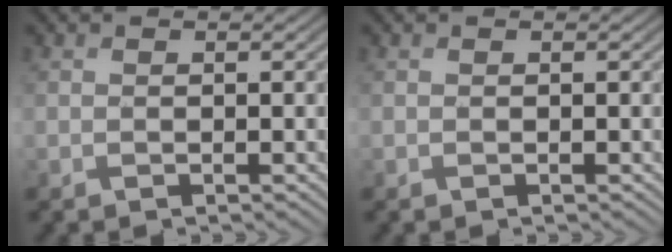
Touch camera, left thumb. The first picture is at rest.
{"total": 0.0}